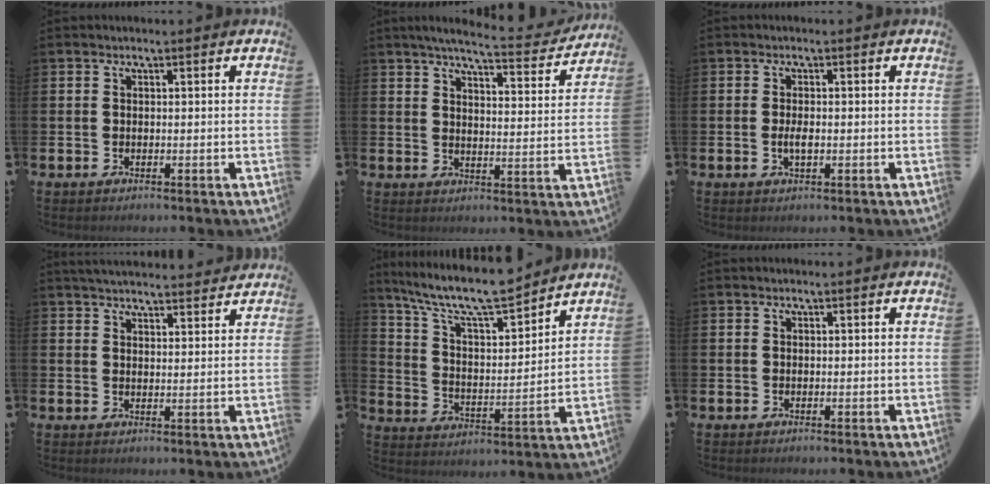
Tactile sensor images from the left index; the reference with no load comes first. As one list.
[{"total": 6.1, "force": [5.6, 0.4, 2.4], "torque": [-0.049, -0.034, 0.092]}, {"total": 1.9, "force": [-0.2, 0.7, 1.8], "torque": [-0.029, -0.001, -0.006]}, {"total": 4.0, "force": [4.0, 0.3, 0.5], "torque": [-0.013, -0.022, 0.072]}, {"total": 10.3, "force": [9.3, 1.5, 4.0], "torque": [-0.112, -0.060, 0.162]}, {"total": 0.0}]